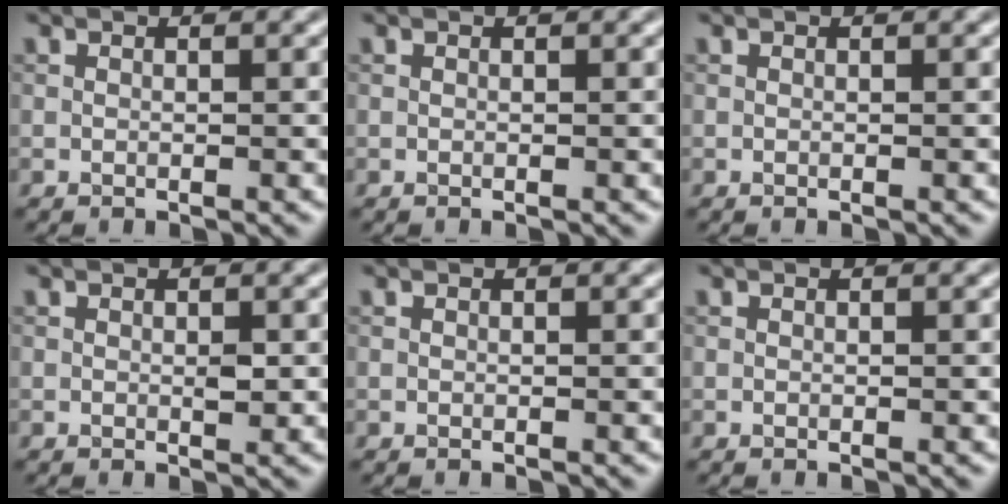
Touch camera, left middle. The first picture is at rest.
{"total": 0.0}
{"total": 0.0}
{"total": 0.8, "force": [-0.1, 0.4, 0.7], "torque": [-0.011, -0.004, -0.001]}
{"total": 0.0}
{"total": 0.0}